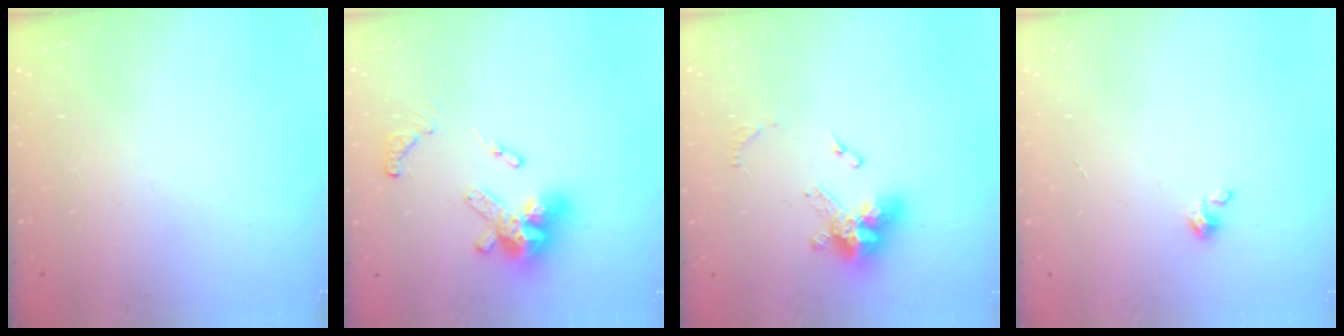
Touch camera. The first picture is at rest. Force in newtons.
{"total": 13.7, "press": 13.6, "slide": 1.8}
{"total": 12.8, "press": 12.7, "slide": 1.4}
{"total": 1.4, "press": 1.4, "slide": 0.3}